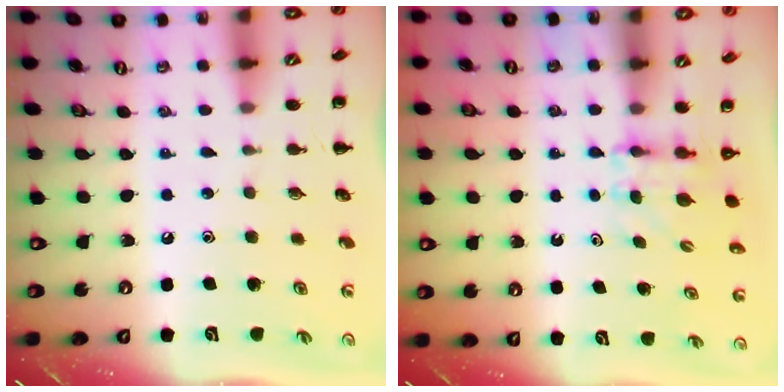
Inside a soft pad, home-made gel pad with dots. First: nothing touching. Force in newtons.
{"total": 4.8, "press": 4.7, "slide": 0.3}